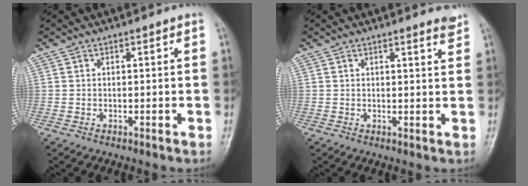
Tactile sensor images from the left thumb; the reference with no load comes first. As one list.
[{"total": 2.0, "force": [1.9, 0.0, 0.8], "torque": [-0.008, -0.019, 0.019]}]